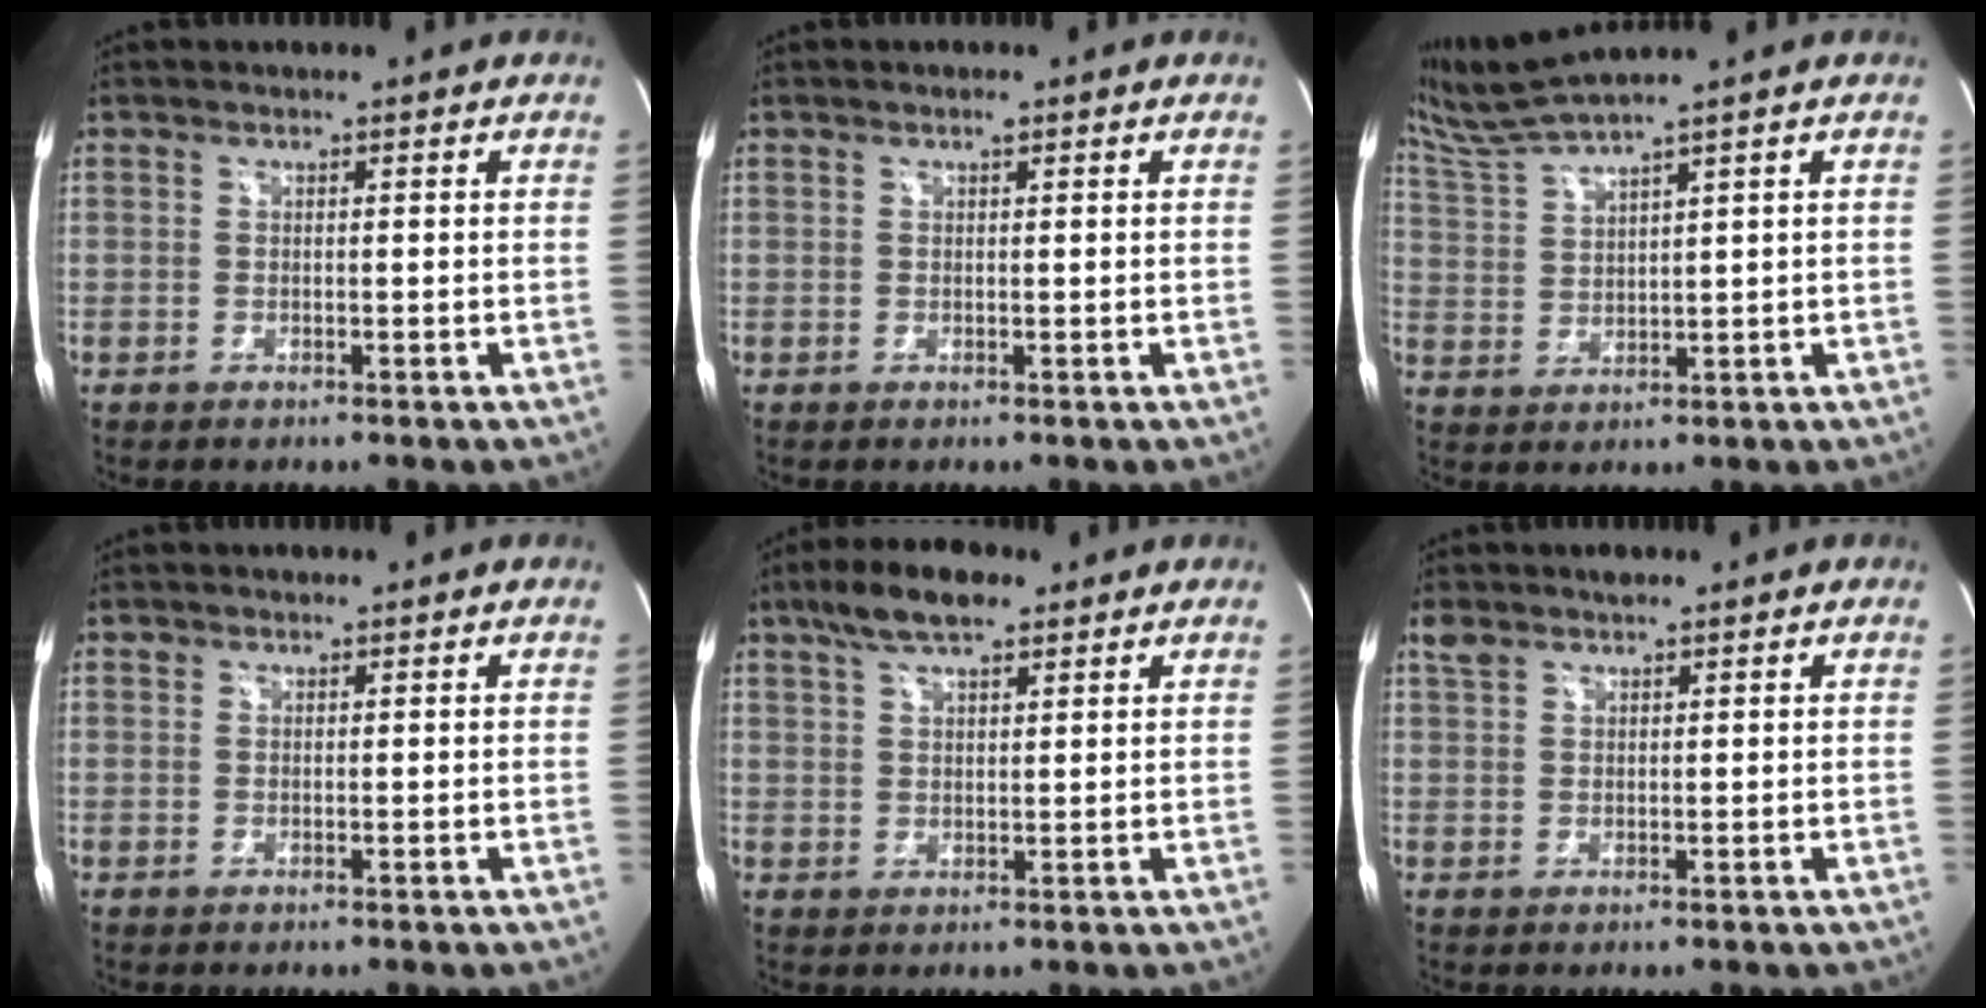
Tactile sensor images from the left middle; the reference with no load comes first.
{"total": 0.7, "force": [0.4, 0.1, 0.5], "torque": [-0.012, 0.002, 0.007]}
{"total": 6.3, "force": [5.6, -2.0, 1.9], "torque": [-0.059, -0.002, 0.125]}
{"total": 0.5, "force": [0.4, 0.4, 0.1], "torque": [-0.003, 0.004, 0.005]}
{"total": 7.4, "force": [5.1, 2.4, 4.8], "torque": [-0.096, 0.019, 0.091]}
{"total": 2.9, "force": [2.3, 1.0, 1.5], "torque": [-0.040, 0.019, 0.048]}